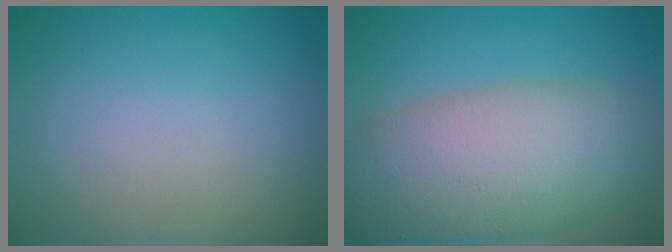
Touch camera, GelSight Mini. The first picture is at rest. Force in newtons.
{"total": 10.1, "press": 10.1, "slide": 0.3}